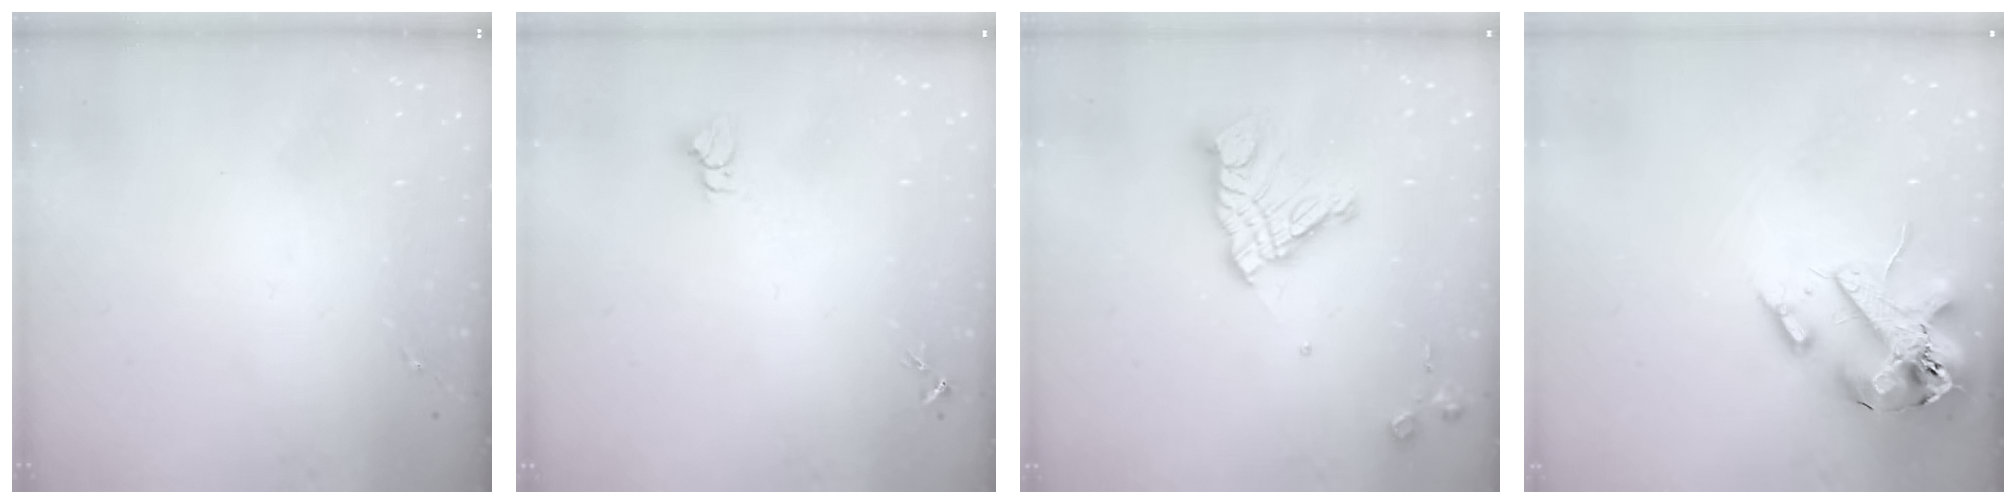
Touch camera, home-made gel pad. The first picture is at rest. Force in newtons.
{"total": 3.0, "press": 3.0, "slide": 0.1}
{"total": 14.5, "press": 14.5, "slide": 1.3}
{"total": 16.5, "press": 16.3, "slide": 2.8}